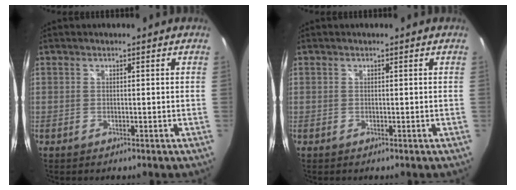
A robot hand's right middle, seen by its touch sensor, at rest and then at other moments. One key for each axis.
{"total": 0.0}